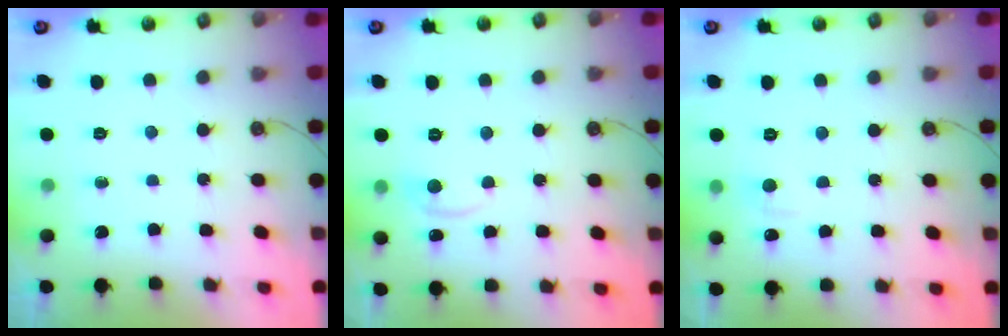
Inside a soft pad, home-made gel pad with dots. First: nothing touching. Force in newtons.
{"total": 1.0, "press": 0.7, "slide": 0.8}
{"total": 0.8, "press": 0.5, "slide": 0.6}